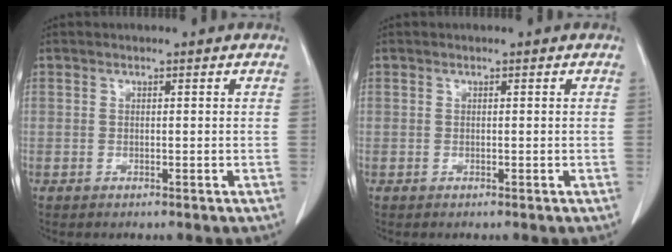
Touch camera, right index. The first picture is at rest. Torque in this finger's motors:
{"motor_torque": [-0.02, 0.00, 0.00, 0.00]}